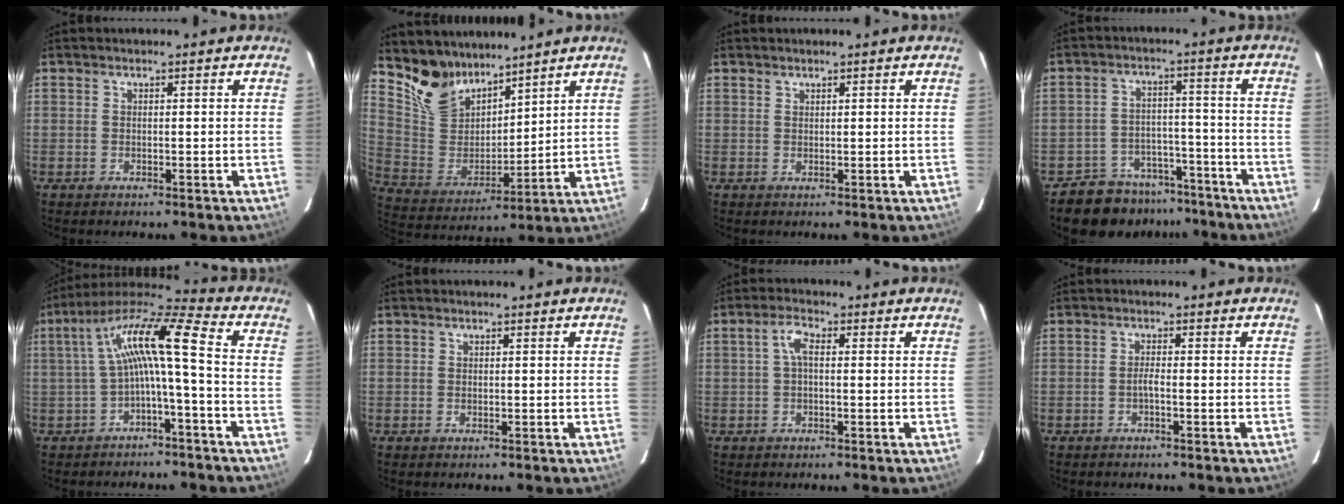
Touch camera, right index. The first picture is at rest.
{"total": 11.8, "force": [9.7, 6.2, 2.7], "torque": [-0.070, 0.010, 0.204]}
{"total": 0.6, "force": [0.5, 0.2, 0.0], "torque": [0.000, 0.001, 0.011]}
{"total": 9.9, "force": [-8.0, 5.8, 1.2], "torque": [-0.028, 0.034, -0.105]}
{"total": 11.3, "force": [-1.1, 1.0, 11.2], "torque": [-0.223, 0.023, -0.020]}
{"total": 0.0}
{"total": 3.0, "force": [0.2, 1.2, 2.7], "torque": [-0.056, 0.011, 0.004]}
{"total": 1.2, "force": [-0.7, 0.0, 0.9], "torque": [-0.018, 0.002, -0.014]}